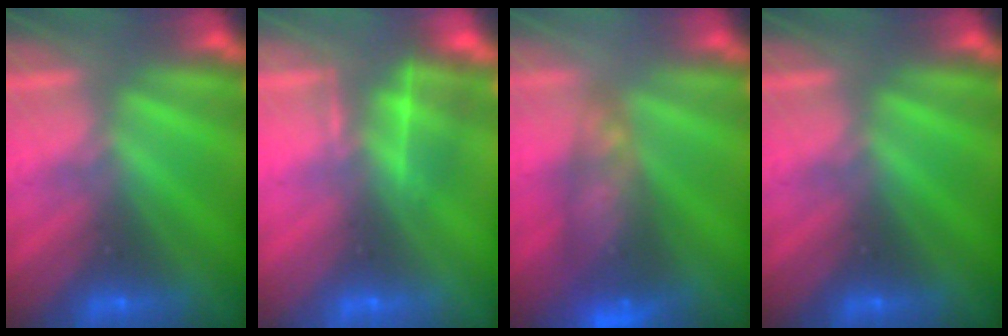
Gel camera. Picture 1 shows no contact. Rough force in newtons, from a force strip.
{"total": 4.6}
{"total": 6.9}
{"total": 0.0}